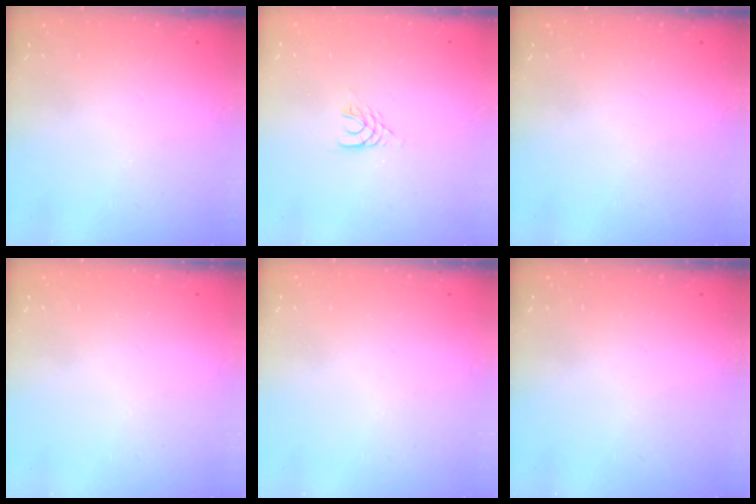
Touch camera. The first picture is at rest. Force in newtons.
{"total": 3.5, "press": 3.5, "slide": 0.5}
{"total": 0.0}
{"total": 0.0}
{"total": 0.0}
{"total": 0.0}